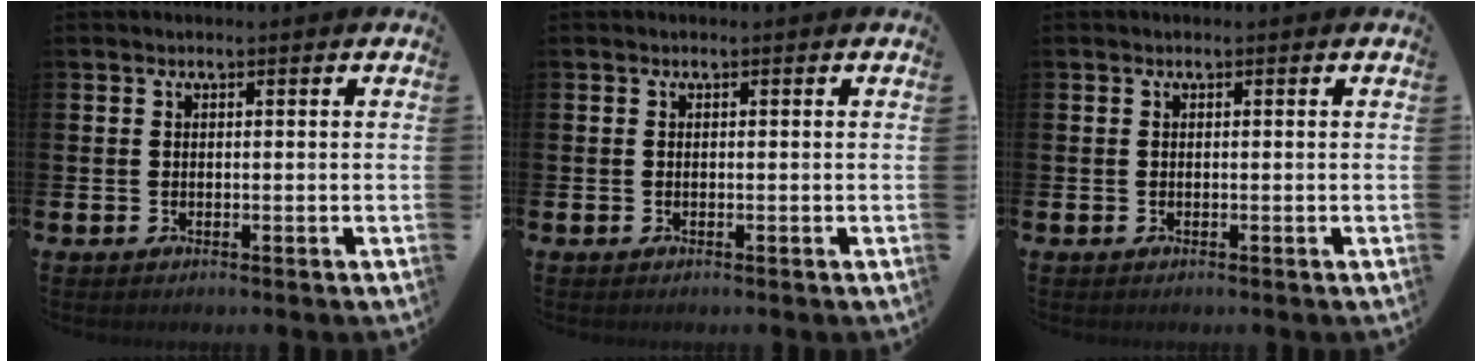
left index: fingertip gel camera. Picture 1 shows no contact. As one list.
[{"total": 0.0}, {"total": 0.0}]